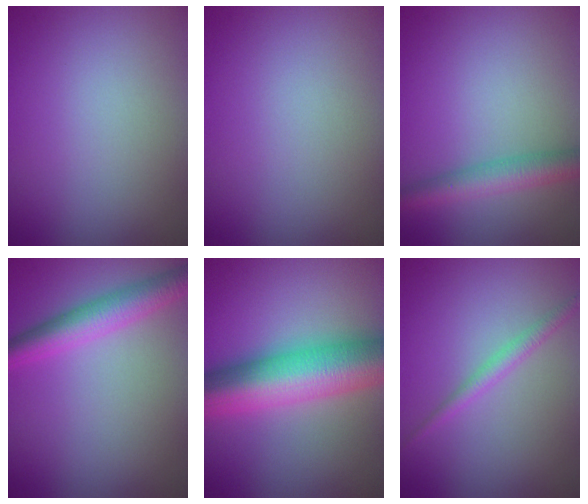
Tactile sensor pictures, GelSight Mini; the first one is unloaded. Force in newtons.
{"total": 0.0}
{"total": 3.6, "press": 3.6, "slide": 0.1}
{"total": 4.2, "press": 4.2, "slide": 0.1}
{"total": 11.0, "press": 11.0, "slide": 0.3}
{"total": 1.6, "press": 1.6, "slide": 0.1}